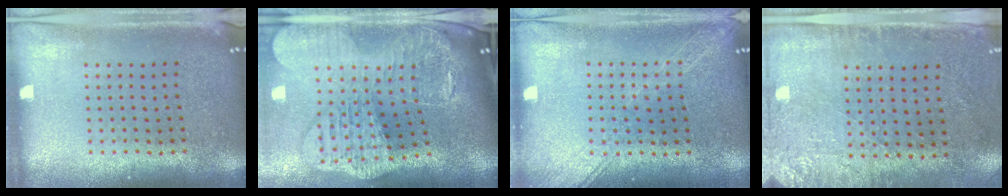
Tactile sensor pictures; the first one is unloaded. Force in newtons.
{"total": 4.4, "press": 3.3, "slide": 2.9}
{"total": 1.6, "press": 1.5, "slide": 0.2}
{"total": 2.8, "press": 2.3, "slide": 1.6}